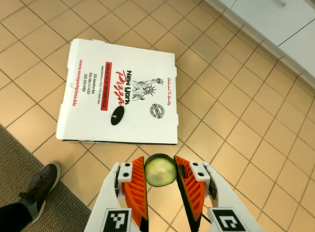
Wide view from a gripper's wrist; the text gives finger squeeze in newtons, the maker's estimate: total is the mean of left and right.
{"total": 7.1, "left": 7.3, "right": 6.9}